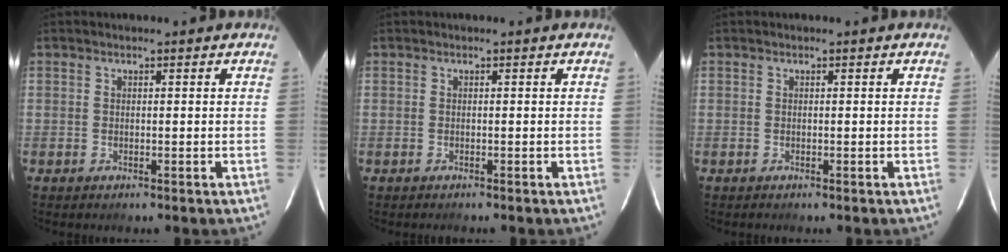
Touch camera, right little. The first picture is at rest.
{"total": 0.0}
{"total": 0.0}